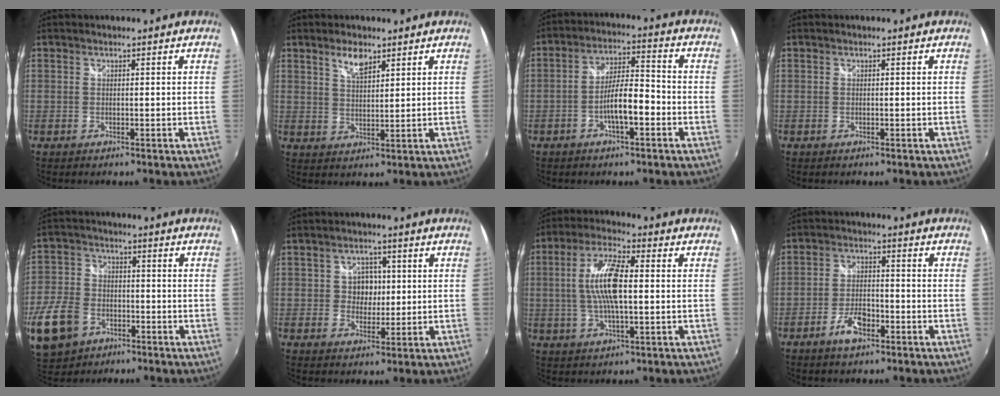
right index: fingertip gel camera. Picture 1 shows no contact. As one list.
[{"total": 4.4, "force": [3.0, 1.7, 2.8], "torque": [-0.047, 0.003, 0.054]}, {"total": 7.7, "force": [-3.1, 1.7, 6.8], "torque": [-0.125, 0.010, -0.051]}, {"total": 0.0}, {"total": 15.2, "force": [-6.9, 10.8, 8.1], "torque": [-0.216, -0.004, -0.126]}, {"total": 4.4, "force": [0.5, 3.9, 2.1], "torque": [-0.029, 0.009, 0.007]}, {"total": 10.6, "force": [0.3, 2.8, 10.2], "torque": [-0.204, 0.007, 0.003]}, {"total": 5.9, "force": [-3.6, 2.4, 4.0], "torque": [-0.087, 0.001, -0.062]}]